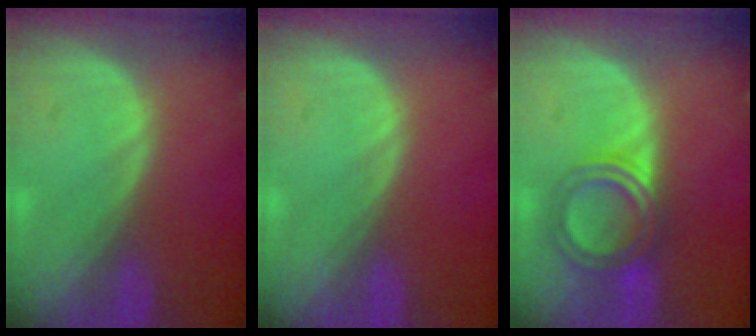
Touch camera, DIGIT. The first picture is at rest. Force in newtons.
{"total": 0.0}
{"total": 5.7, "press": 5.6, "slide": 1.1}